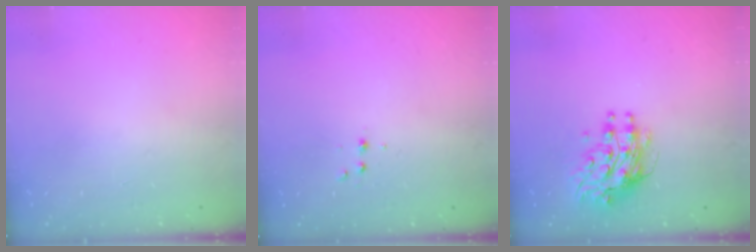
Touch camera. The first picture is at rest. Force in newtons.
{"total": 2.9, "press": 2.7, "slide": 1.1}
{"total": 9.0, "press": 9.0, "slide": 0.9}